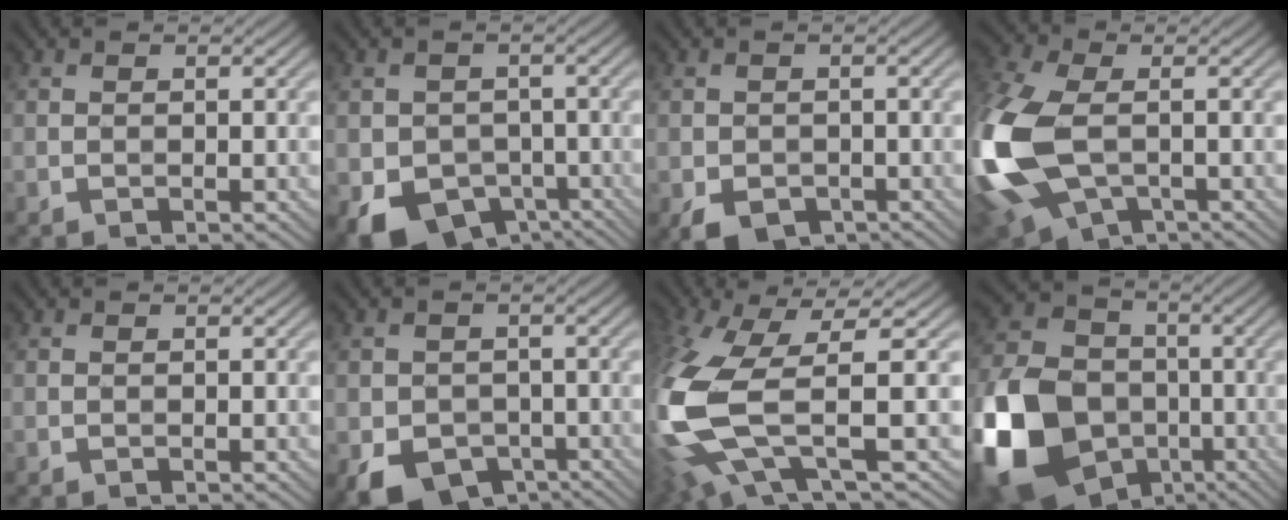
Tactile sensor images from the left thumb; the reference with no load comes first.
{"total": 7.6, "force": [-3.6, 5.9, 3.1], "torque": [-0.066, -0.020, -0.063]}
{"total": 3.1, "force": [-1.8, 2.2, 1.3], "torque": [-0.033, -0.011, -0.036]}
{"total": 16.6, "force": [-2.9, 9.8, 13.1], "torque": [-0.339, -0.016, -0.050]}
{"total": 0.0}
{"total": 6.0, "force": [-3.1, 4.5, 2.5], "torque": [-0.058, -0.017, -0.053]}
{"total": 14.1, "force": [-2.2, 4.7, 13.1], "torque": [-0.334, -0.025, -0.027]}
{"total": 17.3, "force": [-6.5, 12.9, 9.5], "torque": [-0.246, -0.025, -0.133]}